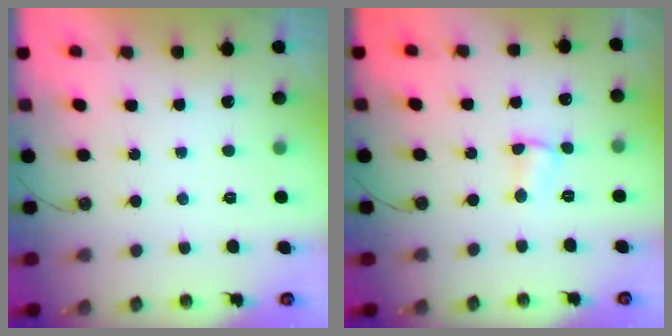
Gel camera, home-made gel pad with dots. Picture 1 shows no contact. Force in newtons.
{"total": 4.0, "press": 2.2, "slide": 3.3}